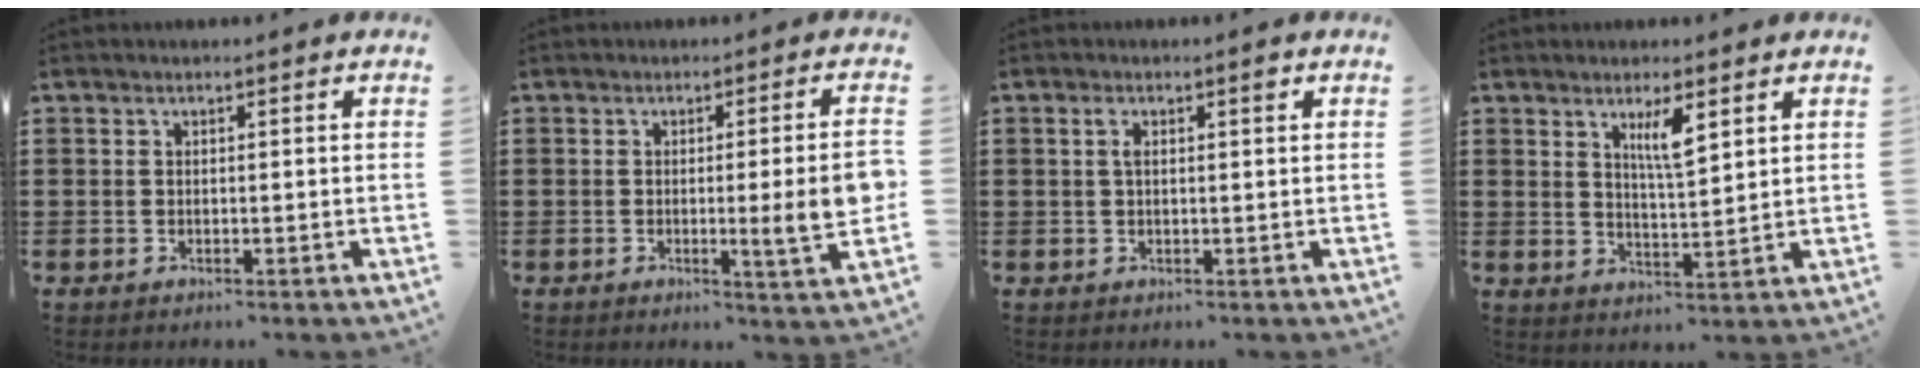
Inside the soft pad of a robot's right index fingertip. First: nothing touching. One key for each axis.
{"total": 7.1, "fx": -0.6, "fy": 0.2, "fz": 7.0, "tx": -0.101, "ty": -0.019, "tz": -0.011}
{"total": 2.2, "fx": 0.7, "fy": 0.5, "fz": 2.0, "tx": -0.032, "ty": 0.001, "tz": 0.008}
{"total": 4.3, "fx": 2.4, "fy": 0.9, "fz": 3.5, "tx": -0.068, "ty": 0.000, "tz": 0.038}